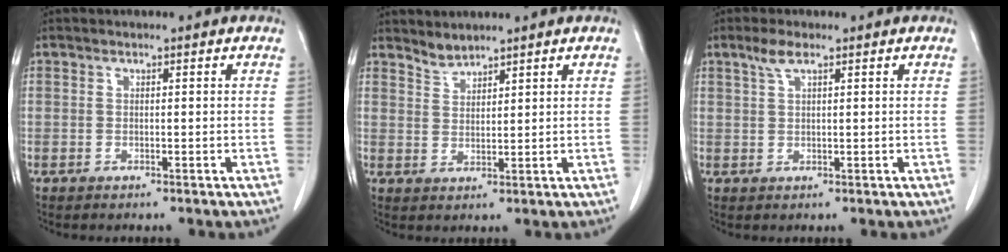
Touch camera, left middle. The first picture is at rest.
{"total": 2.4, "force": [2.3, 0.3, 0.0], "torque": [0.001, 0.000, 0.047]}
{"total": 2.5, "force": [1.6, 0.5, 1.9], "torque": [-0.044, 0.009, 0.035]}